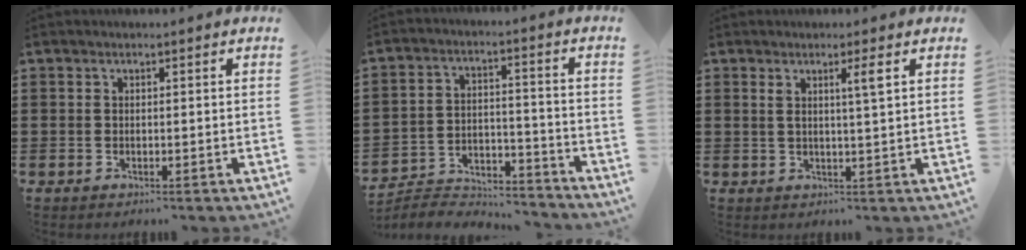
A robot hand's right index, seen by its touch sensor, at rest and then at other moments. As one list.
[{"total": 5.5, "force": [-5.3, 1.2, 0.8], "torque": [-0.020, 0.013, -0.107]}, {"total": 3.0, "force": [1.2, 0.0, 2.7], "torque": [-0.056, -0.003, 0.018]}]